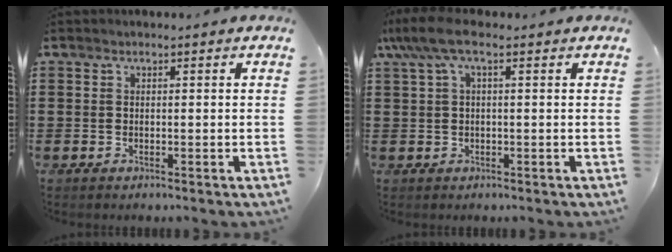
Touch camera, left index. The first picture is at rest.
{"total": 5.2, "force": [1.2, 1.4, 4.9], "torque": [-0.113, -0.004, 0.017]}